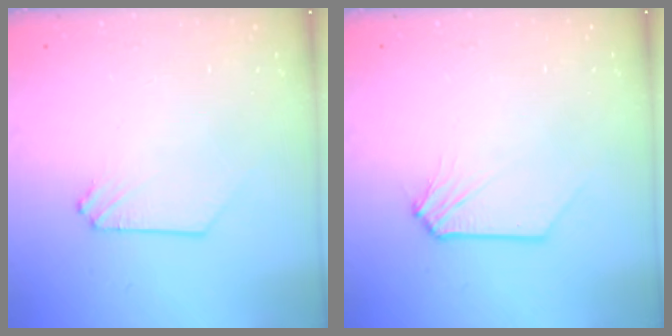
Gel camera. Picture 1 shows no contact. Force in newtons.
{"total": 0.0}